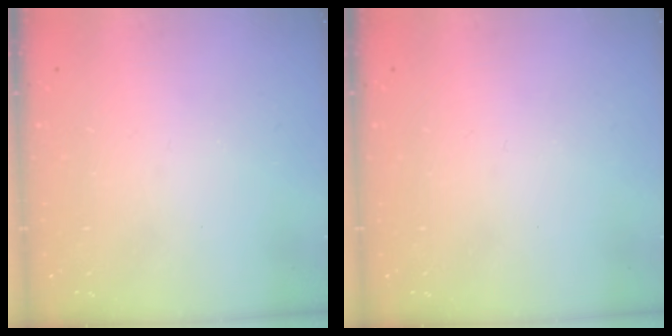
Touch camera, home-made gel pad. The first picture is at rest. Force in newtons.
{"total": 0.0}